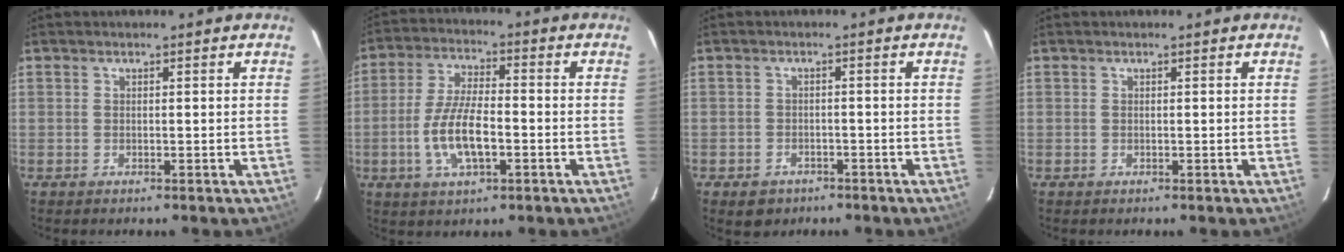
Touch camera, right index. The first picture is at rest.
{"total": 10.2, "force": [-2.9, 3.6, 9.0], "torque": [-0.183, 0.000, -0.054]}
{"total": 4.3, "force": [-2.6, 3.2, 1.0], "torque": [-0.031, 0.005, -0.034]}
{"total": 0.0}